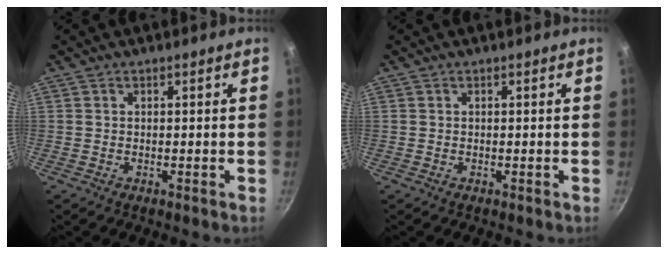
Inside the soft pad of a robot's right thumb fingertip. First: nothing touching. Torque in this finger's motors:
{"motor_torque": [-0.01, -0.01, -0.04, -0.04, 0.00]}